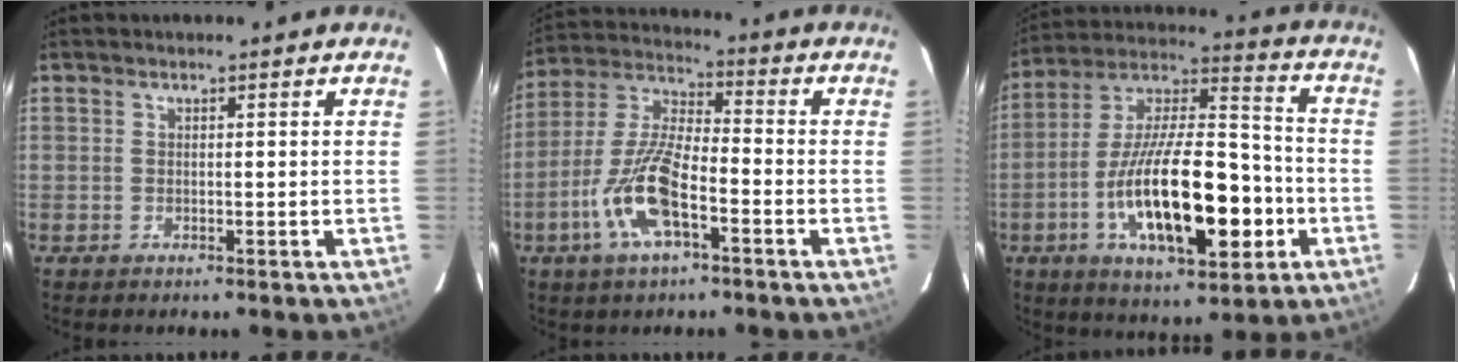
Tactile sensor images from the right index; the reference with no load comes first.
{"total": 13.2, "force": [-5.8, 4.2, 11.1], "torque": [-0.240, -0.005, -0.115]}
{"total": 23.2, "force": [-7.0, 8.8, 20.4], "torque": [-0.369, -0.002, -0.112]}